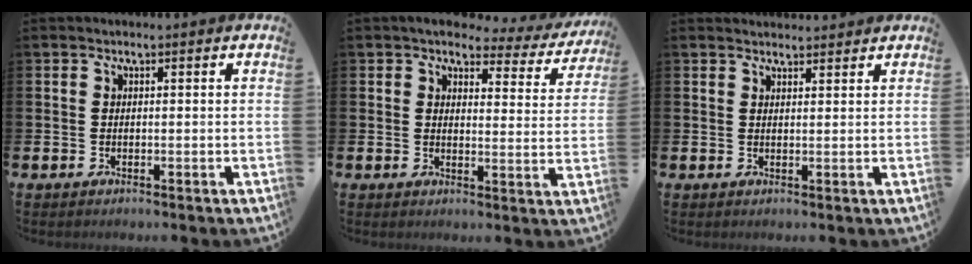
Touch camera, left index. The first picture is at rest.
{"total": 3.8, "force": [3.2, 1.6, 1.0], "torque": [-0.021, -0.026, 0.048]}
{"total": 1.7, "force": [1.7, 0.4, -0.1], "torque": [0.010, -0.011, 0.029]}